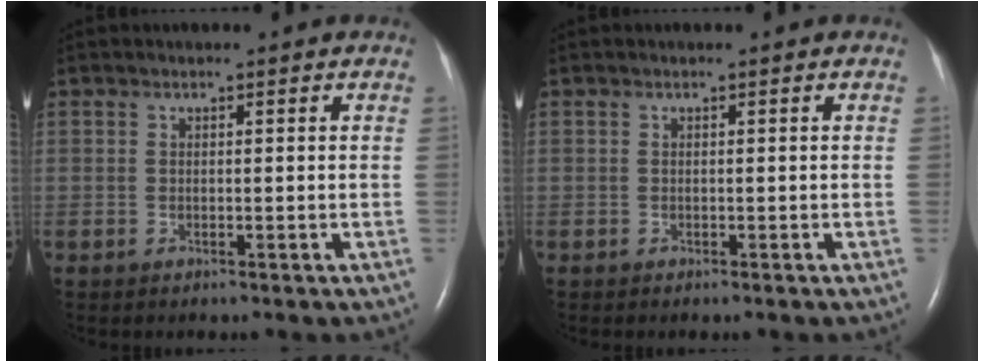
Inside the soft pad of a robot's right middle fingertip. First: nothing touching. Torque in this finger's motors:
{"motor_torque": [-0.28, -0.07, -0.08, -0.01]}